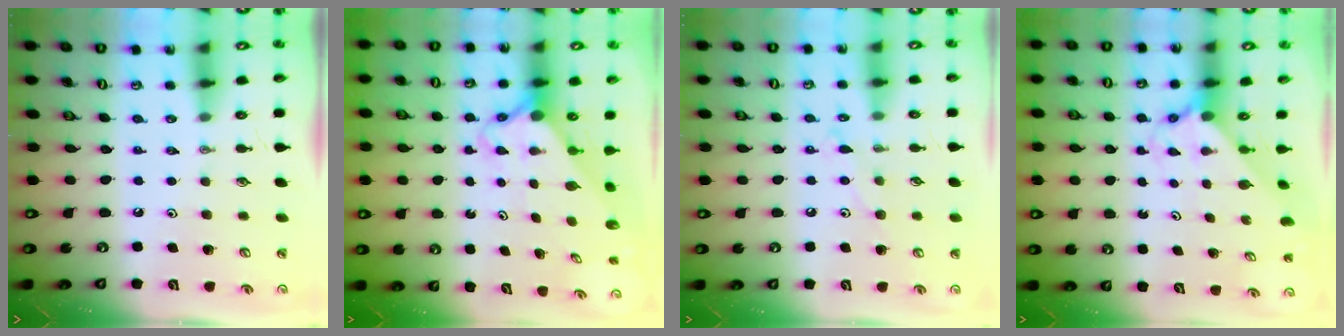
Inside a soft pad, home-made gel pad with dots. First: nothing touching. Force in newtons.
{"total": 3.1, "press": 3.0, "slide": 0.3}
{"total": 6.9, "press": 6.9, "slide": 0.6}
{"total": 1.7, "press": 1.7, "slide": 0.1}